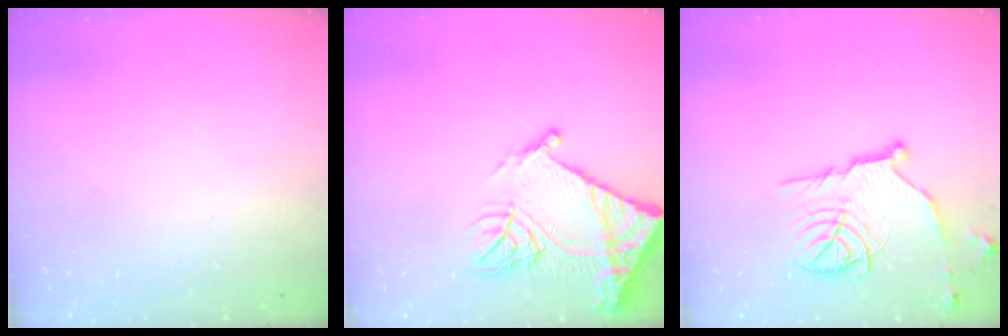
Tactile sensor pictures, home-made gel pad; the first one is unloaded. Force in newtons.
{"total": 16.9, "press": 16.8, "slide": 1.5}
{"total": 14.6, "press": 14.5, "slide": 1.3}